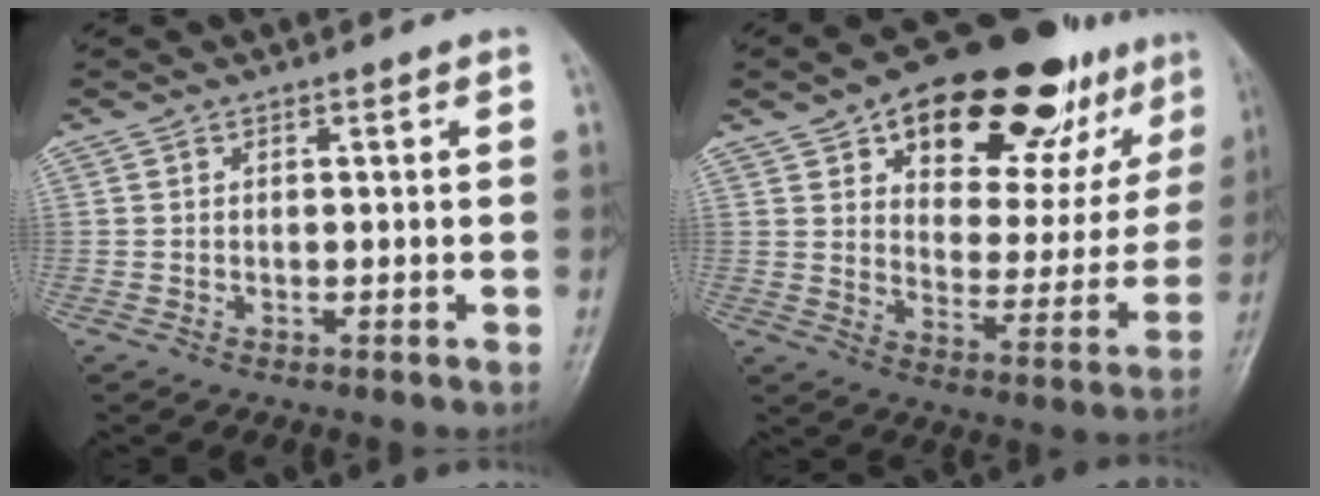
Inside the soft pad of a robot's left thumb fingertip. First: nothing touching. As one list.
[{"total": 26.8, "force": [16.3, 12.8, 16.9], "torque": [-0.187, -0.037, 0.239]}]